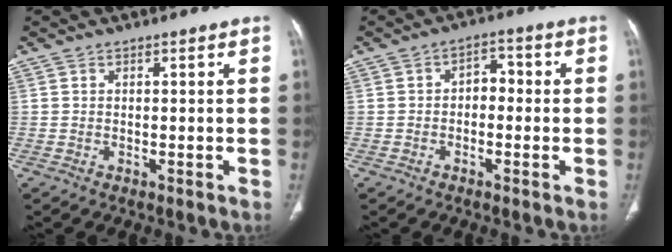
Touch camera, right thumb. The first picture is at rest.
{"total": 3.9, "force": [-0.4, 2.7, 2.8], "torque": [-0.024, 0.020, -0.018]}